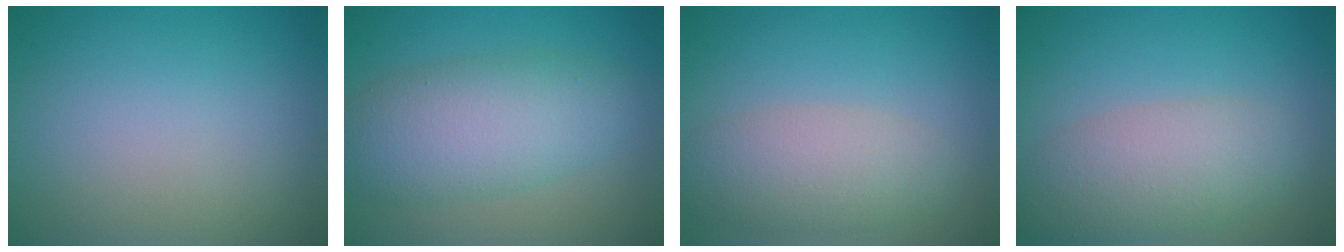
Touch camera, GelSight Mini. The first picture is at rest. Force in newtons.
{"total": 6.7, "press": 6.7, "slide": 0.1}
{"total": 4.1, "press": 4.1, "slide": 0.2}
{"total": 5.2, "press": 5.2, "slide": 0.3}